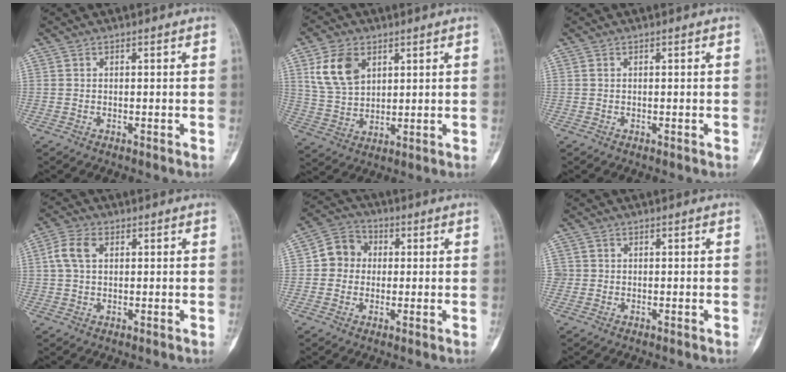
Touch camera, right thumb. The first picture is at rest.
{"total": 9.9, "force": [4.2, 6.5, 6.1], "torque": [-0.102, -0.012, 0.090]}
{"total": 0.0}
{"total": 5.2, "force": [1.3, 3.4, 3.7], "torque": [-0.081, 0.013, 0.022]}
{"total": 7.1, "force": [0.3, 6.4, 2.9], "torque": [-0.024, 0.017, -0.009]}
{"total": 1.3, "force": [0.0, 1.3, 0.1], "torque": [0.007, 0.005, -0.003]}